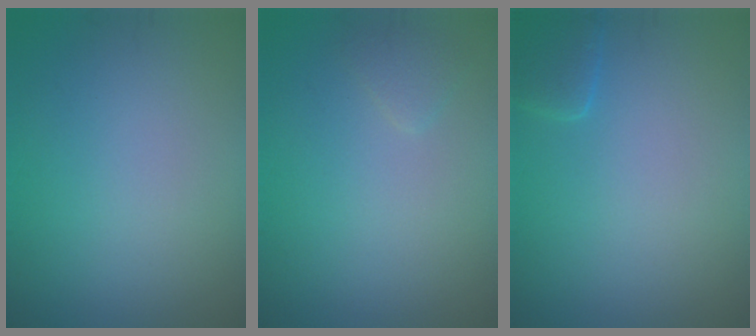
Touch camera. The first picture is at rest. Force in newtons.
{"total": 0.9, "press": 0.9, "slide": 0.1}
{"total": 1.6, "press": 1.6, "slide": 0.2}